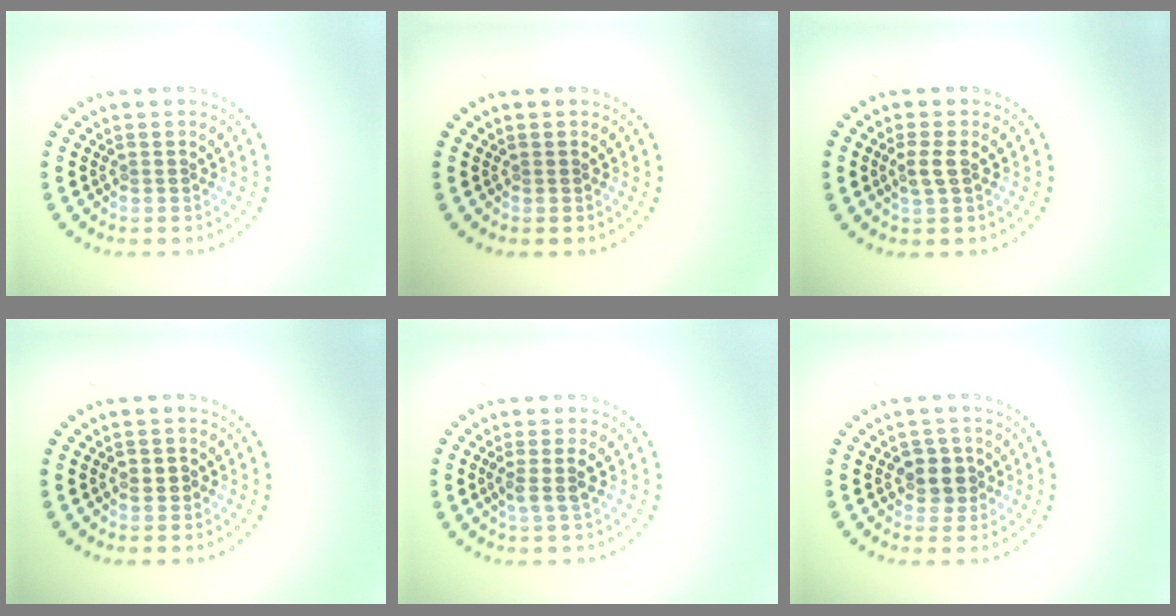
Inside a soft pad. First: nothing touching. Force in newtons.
{"total": 0.0}
{"total": 1.5, "press": 1.4, "slide": 0.5}
{"total": 1.1, "press": 1.0, "slide": 0.2}
{"total": 1.9, "press": 1.5, "slide": 1.2}
{"total": 2.4, "press": 2.2, "slide": 1.0}